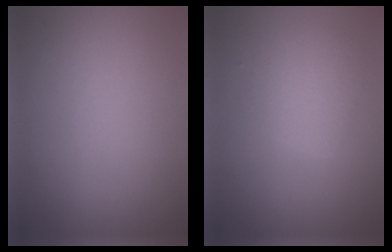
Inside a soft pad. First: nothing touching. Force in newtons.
{"total": 2.7, "press": 2.7, "slide": 0.1}